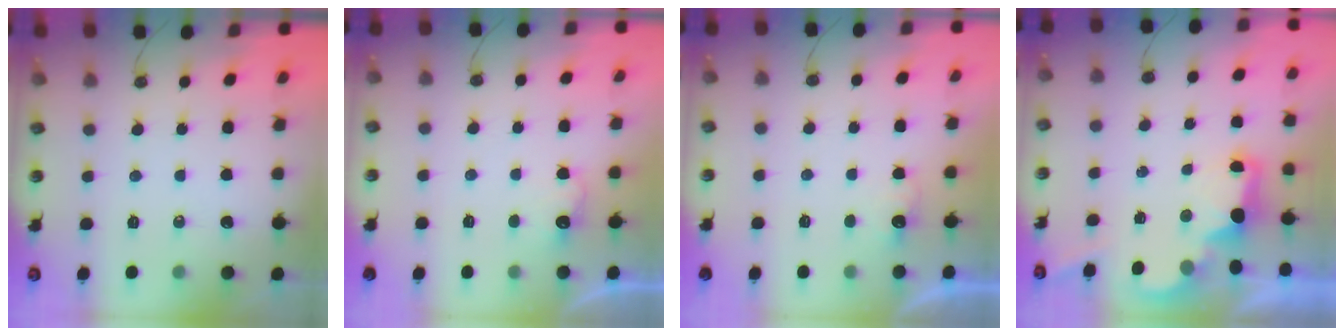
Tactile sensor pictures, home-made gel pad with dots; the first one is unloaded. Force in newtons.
{"total": 3.8, "press": 3.7, "slide": 0.9}
{"total": 2.1, "press": 1.9, "slide": 0.8}
{"total": 3.0, "press": 2.9, "slide": 0.6}